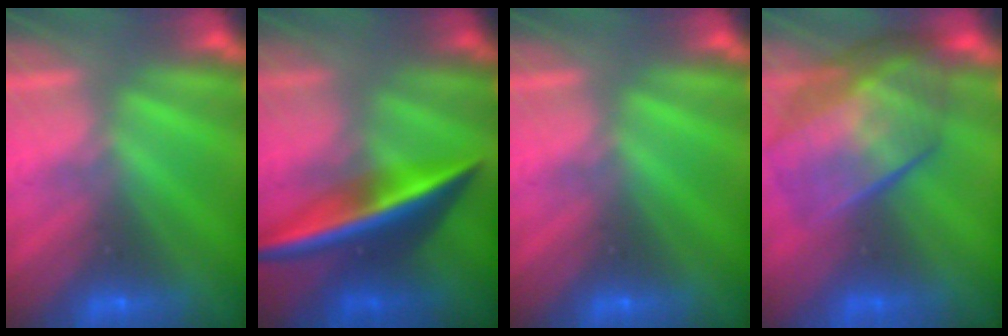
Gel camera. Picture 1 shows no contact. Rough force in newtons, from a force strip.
{"total": 2.5}
{"total": 0.0}
{"total": 8.4}